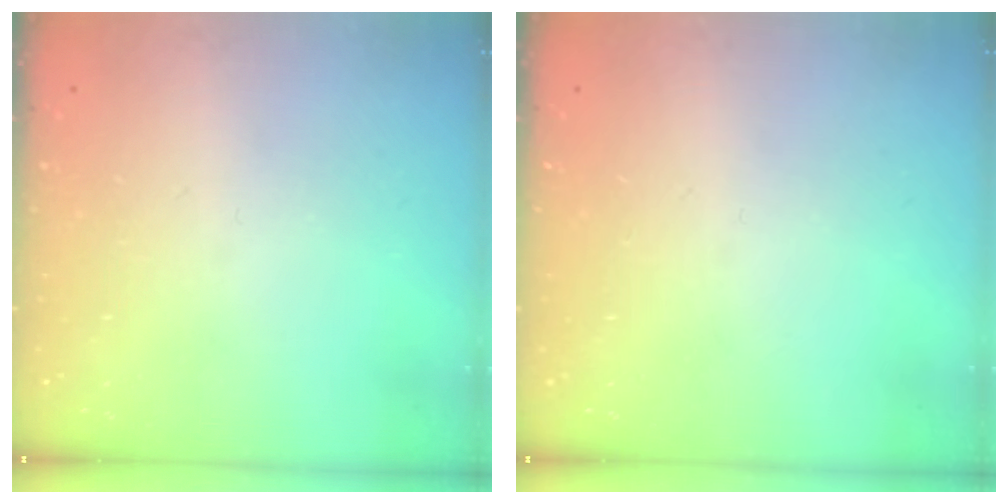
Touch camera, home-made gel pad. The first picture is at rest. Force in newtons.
{"total": 0.0}